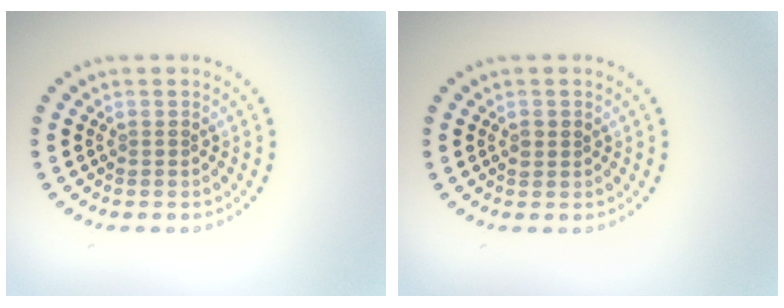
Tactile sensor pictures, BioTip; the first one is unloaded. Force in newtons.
{"total": 1.0, "press": 1.0, "slide": 0.1}